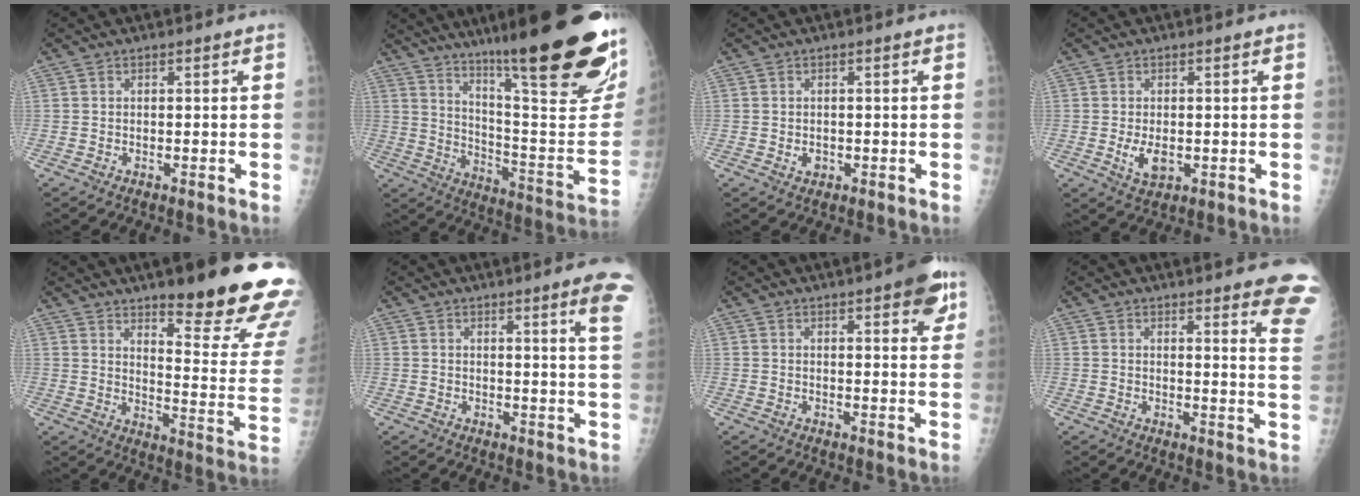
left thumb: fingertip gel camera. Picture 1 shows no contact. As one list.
[{"total": 33.7, "force": [21.3, 5.8, 25.5], "torque": [-0.280, -0.088, 0.316]}, {"total": 1.5, "force": [-0.2, 1.2, 0.9], "torque": [-0.009, 0.001, 0.001]}, {"total": 4.3, "force": [-0.5, 2.4, 3.6], "torque": [-0.058, -0.008, -0.001]}, {"total": 22.3, "force": [14.9, 4.3, 16.1], "torque": [-0.184, -0.104, 0.205]}, {"total": 7.7, "force": [4.7, -0.3, 6.1], "torque": [-0.068, -0.024, 0.046]}, {"total": 7.6, "force": [4.3, 2.1, 5.9], "torque": [-0.059, -0.015, 0.049]}, {"total": 13.6, "force": [10.9, 1.5, 8.0], "torque": [-0.066, -0.077, 0.104]}]